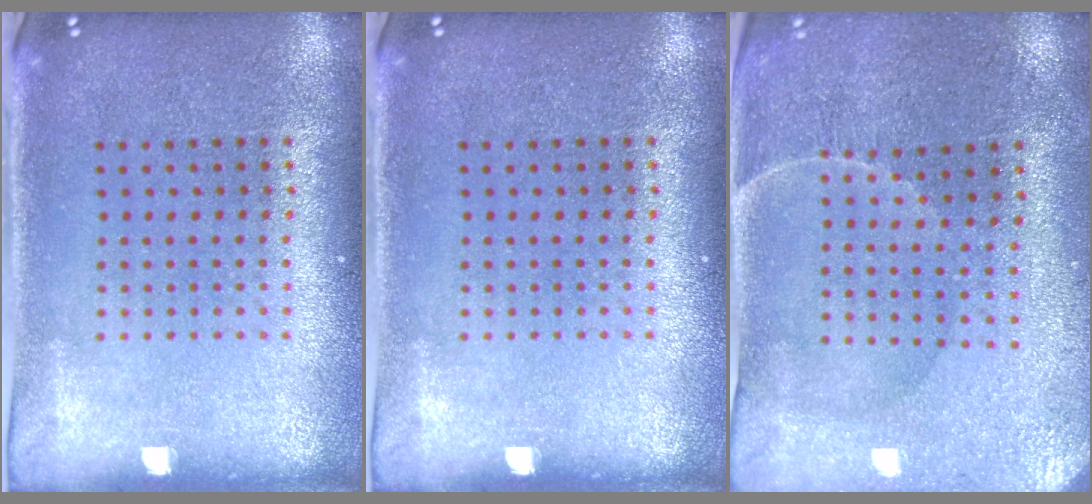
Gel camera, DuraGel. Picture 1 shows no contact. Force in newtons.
{"total": 0.0}
{"total": 0.7, "press": 0.6, "slide": 0.4}